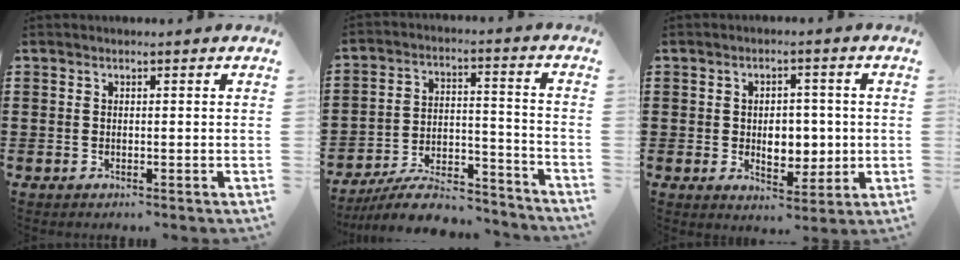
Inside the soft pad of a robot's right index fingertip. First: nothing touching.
{"total": 8.7, "force": [-8.0, 2.0, 2.9], "torque": [-0.051, 0.022, -0.153]}
{"total": 5.4, "force": [-0.1, 3.8, 3.8], "torque": [-0.056, 0.003, -0.009]}